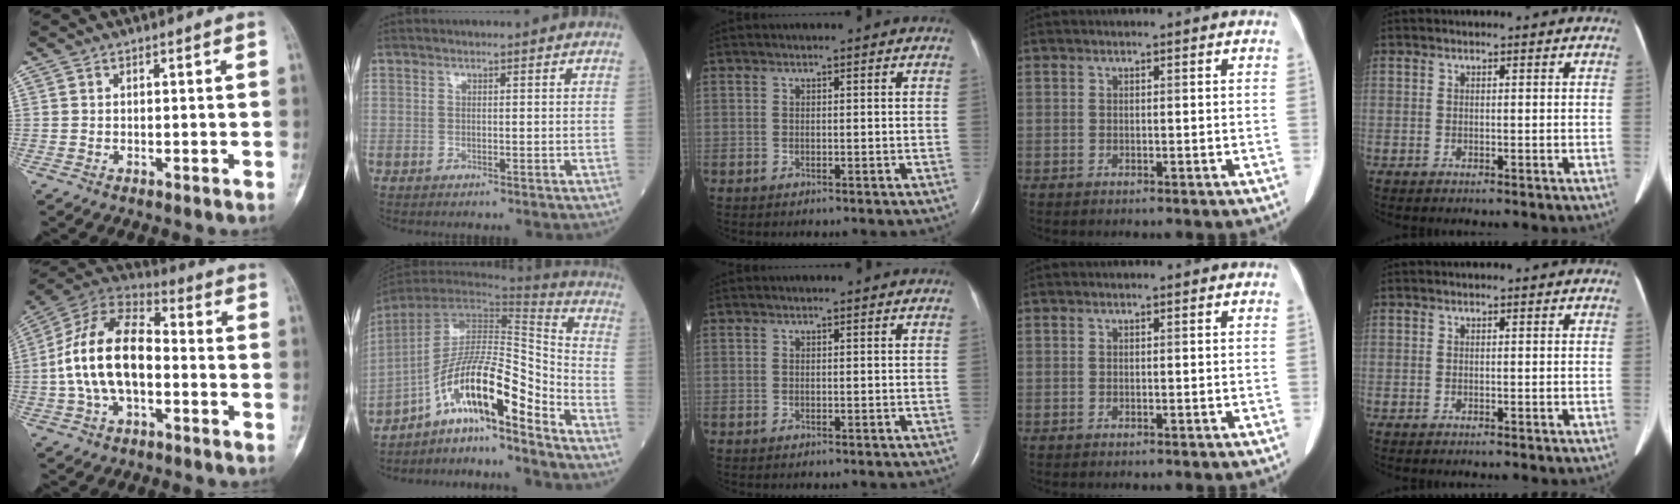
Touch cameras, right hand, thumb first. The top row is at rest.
{"thumb": {"total": 17.4, "force": [-1.6, 10.0, 14.2], "torque": [-0.264, 0.041, -0.034]}, "index": {"total": 14.3, "force": [-10.2, 1.1, 10.0], "torque": [-0.171, 0.027, -0.183]}}